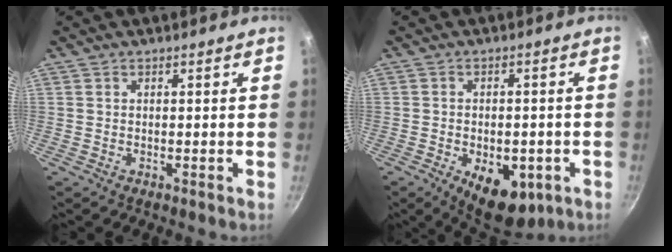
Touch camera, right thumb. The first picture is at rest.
{"total": 11.6, "force": [-4.3, 6.6, 8.6], "torque": [-0.084, 0.006, -0.048]}